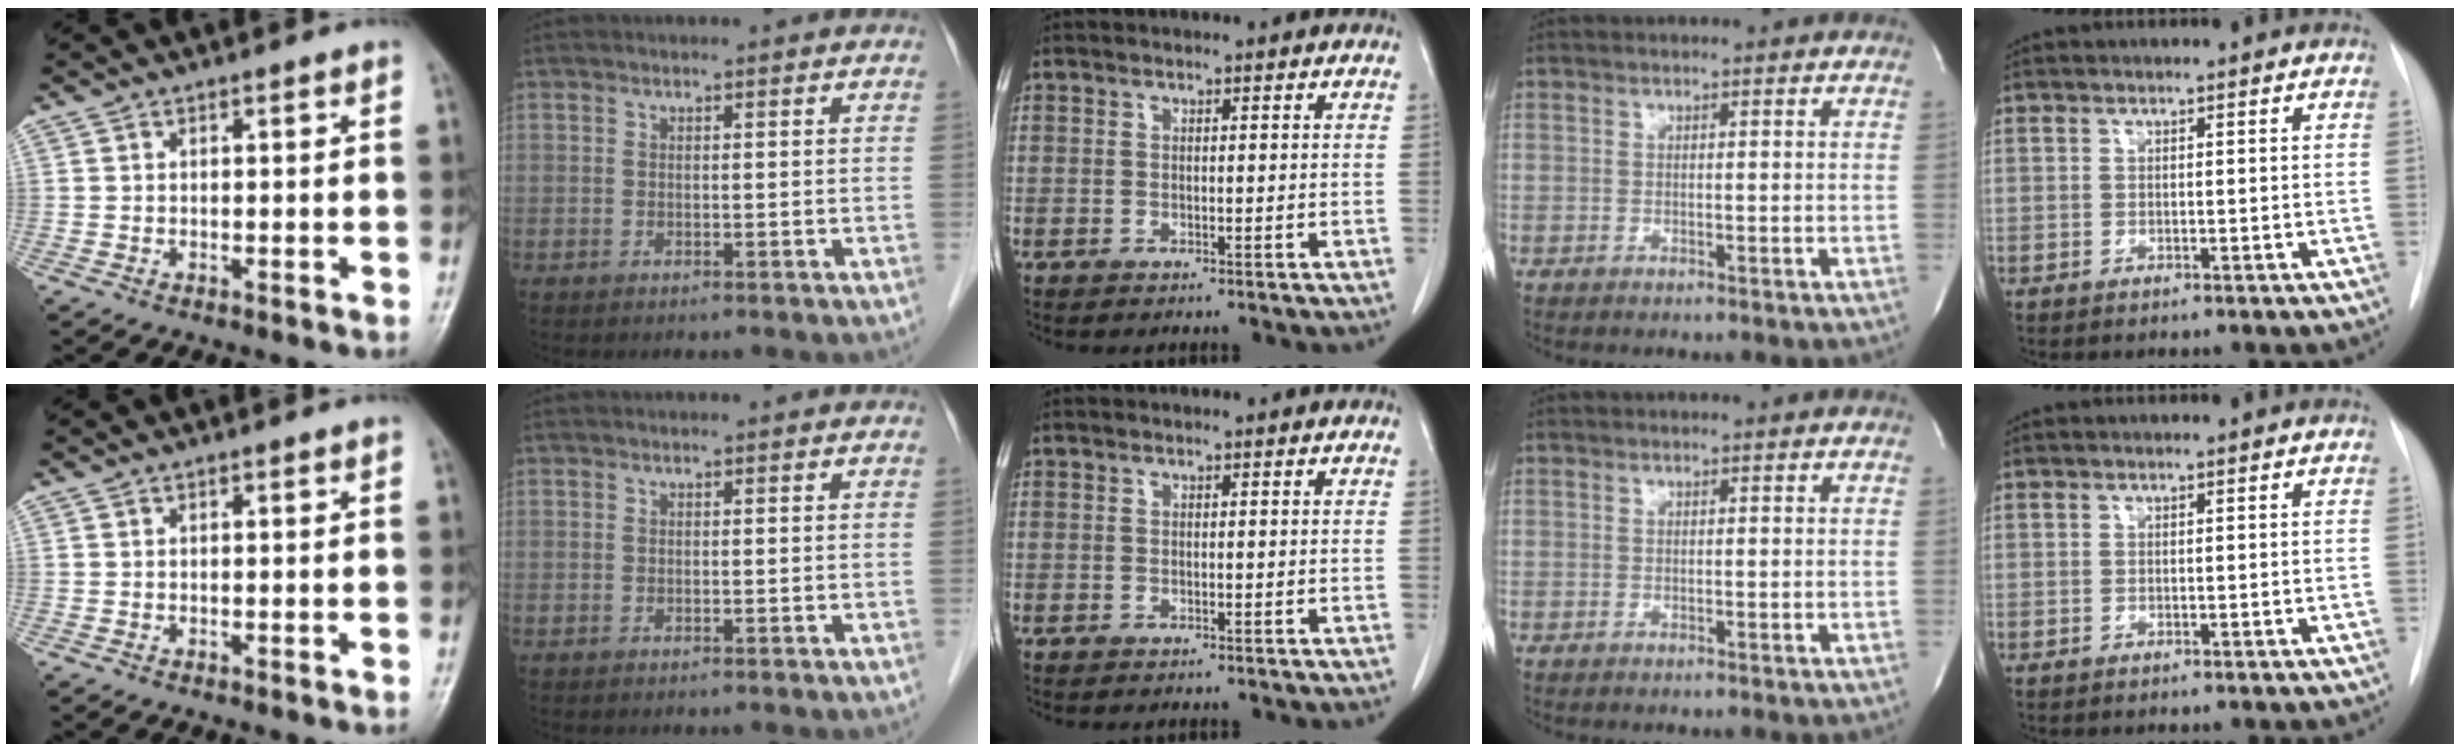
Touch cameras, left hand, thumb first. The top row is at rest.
{}